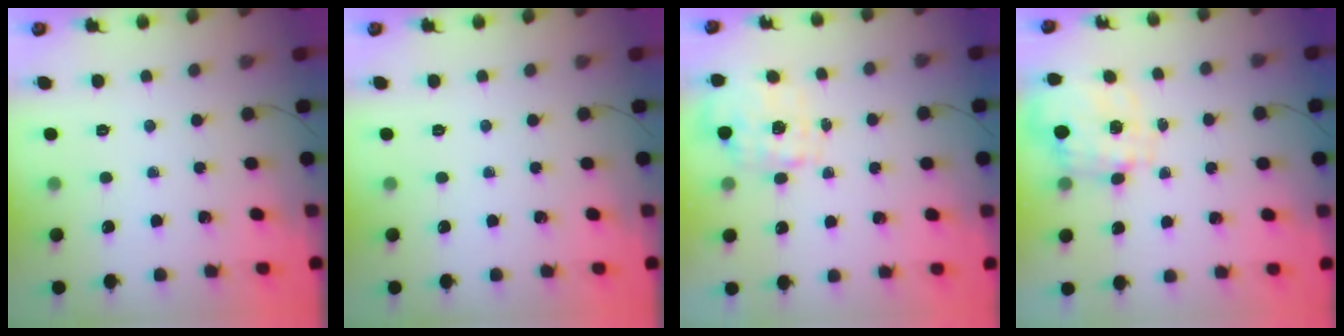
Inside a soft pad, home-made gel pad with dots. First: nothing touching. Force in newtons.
{"total": 0.0}
{"total": 1.6, "press": 1.5, "slide": 0.5}
{"total": 2.9, "press": 2.7, "slide": 1.0}